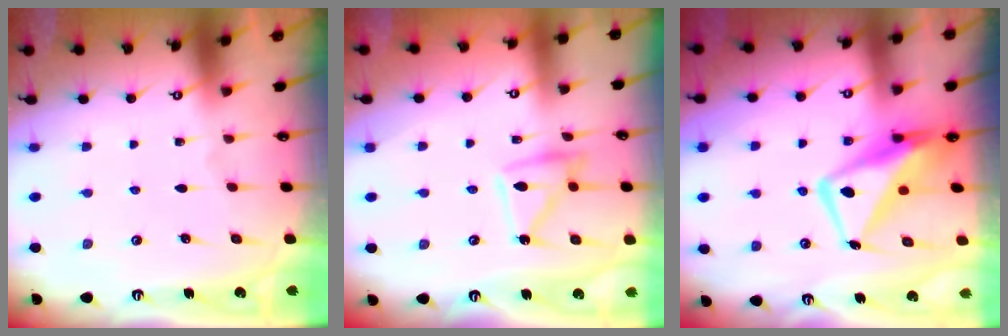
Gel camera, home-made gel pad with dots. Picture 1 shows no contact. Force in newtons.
{"total": 10.8, "press": 10.7, "slide": 0.9}
{"total": 11.9, "press": 11.8, "slide": 1.4}